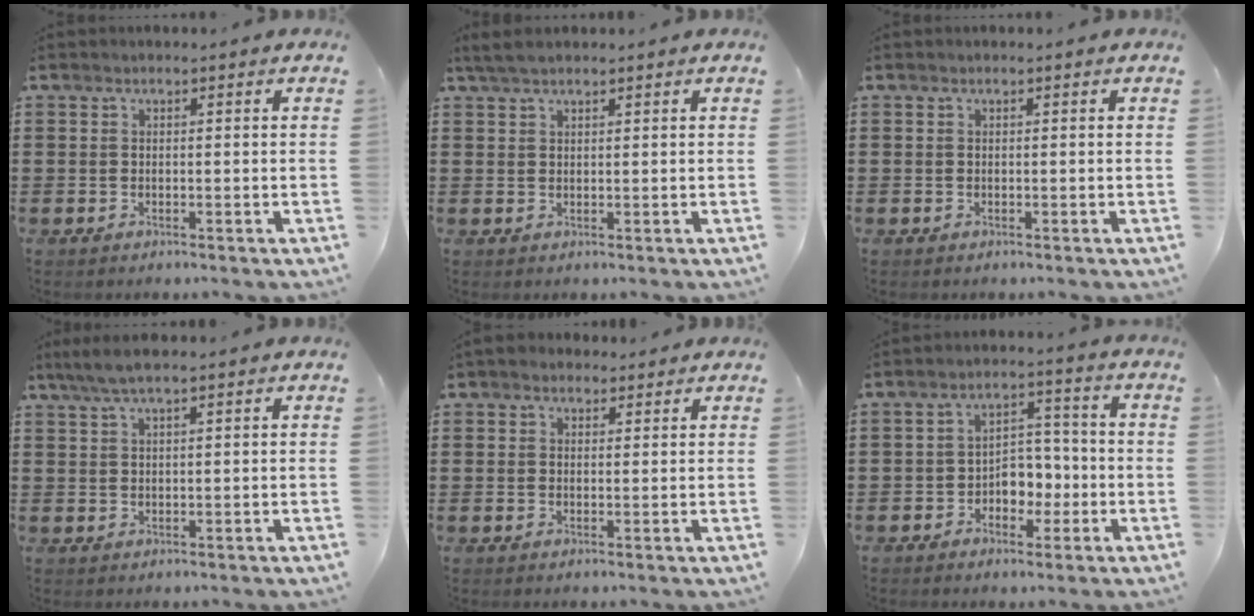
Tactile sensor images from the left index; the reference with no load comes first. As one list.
[{"total": 2.4, "force": [1.8, 0.6, 1.5], "torque": [-0.033, 0.003, 0.034]}, {"total": 0.0}, {"total": 3.6, "force": [2.2, 0.4, 2.8], "torque": [-0.055, 0.003, 0.041]}, {"total": 2.2, "force": [1.8, 1.2, 0.4], "torque": [-0.012, 0.008, 0.034]}, {"total": 4.8, "force": [-1.7, 3.7, 2.5], "torque": [-0.047, 0.008, -0.036]}]